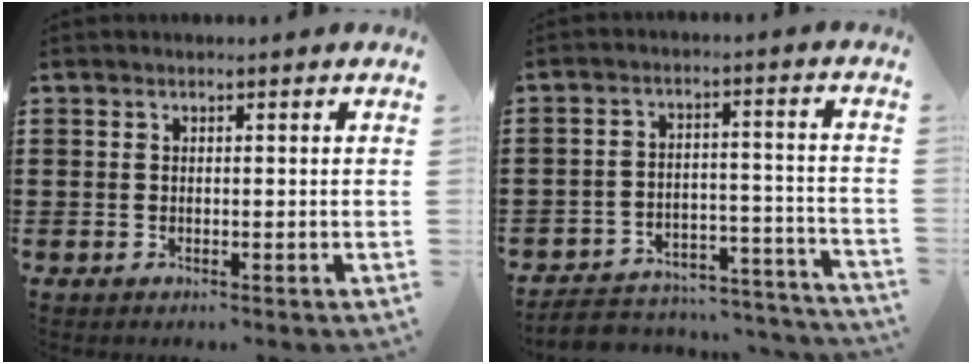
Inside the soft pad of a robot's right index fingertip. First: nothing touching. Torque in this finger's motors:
{"motor_torque": [-2.04, 0.10, -1.05, -0.21]}